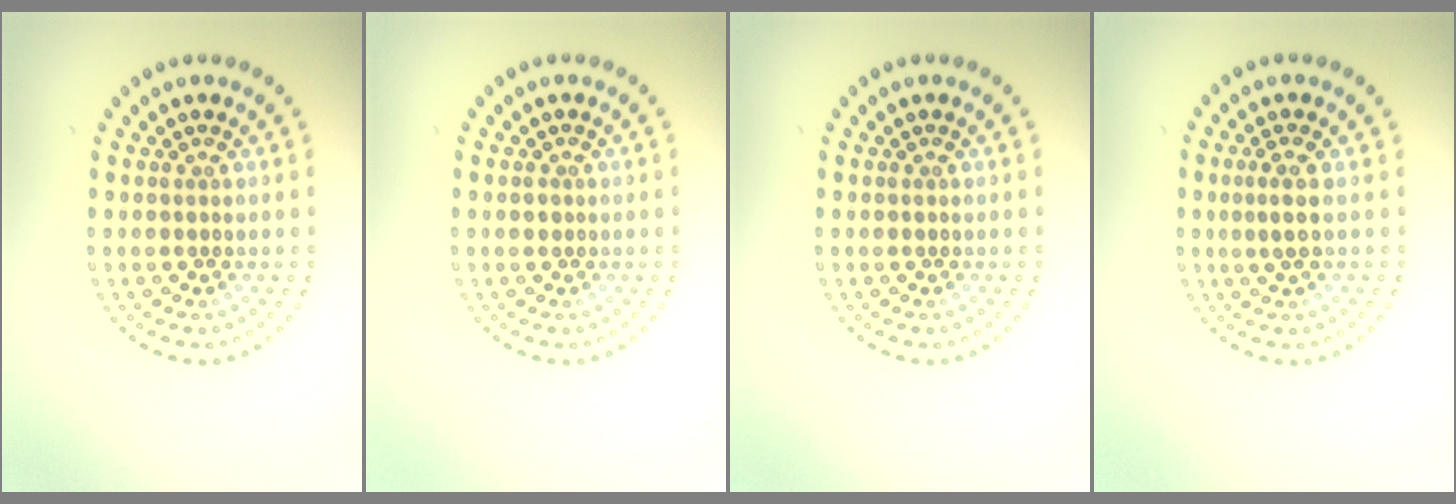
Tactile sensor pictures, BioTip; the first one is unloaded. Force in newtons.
{"total": 0.6, "press": 0.5, "slide": 0.3}
{"total": 0.0}
{"total": 1.8, "press": 1.4, "slide": 1.1}